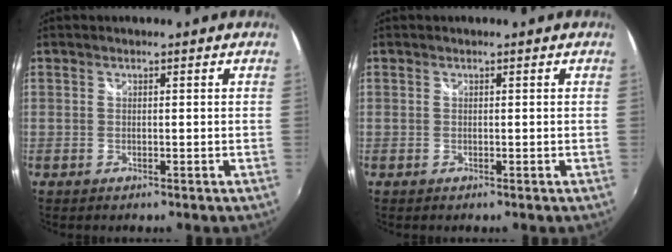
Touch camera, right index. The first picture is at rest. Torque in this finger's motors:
{"motor_torque": [-0.01, 0.01, 0.00, 0.00]}